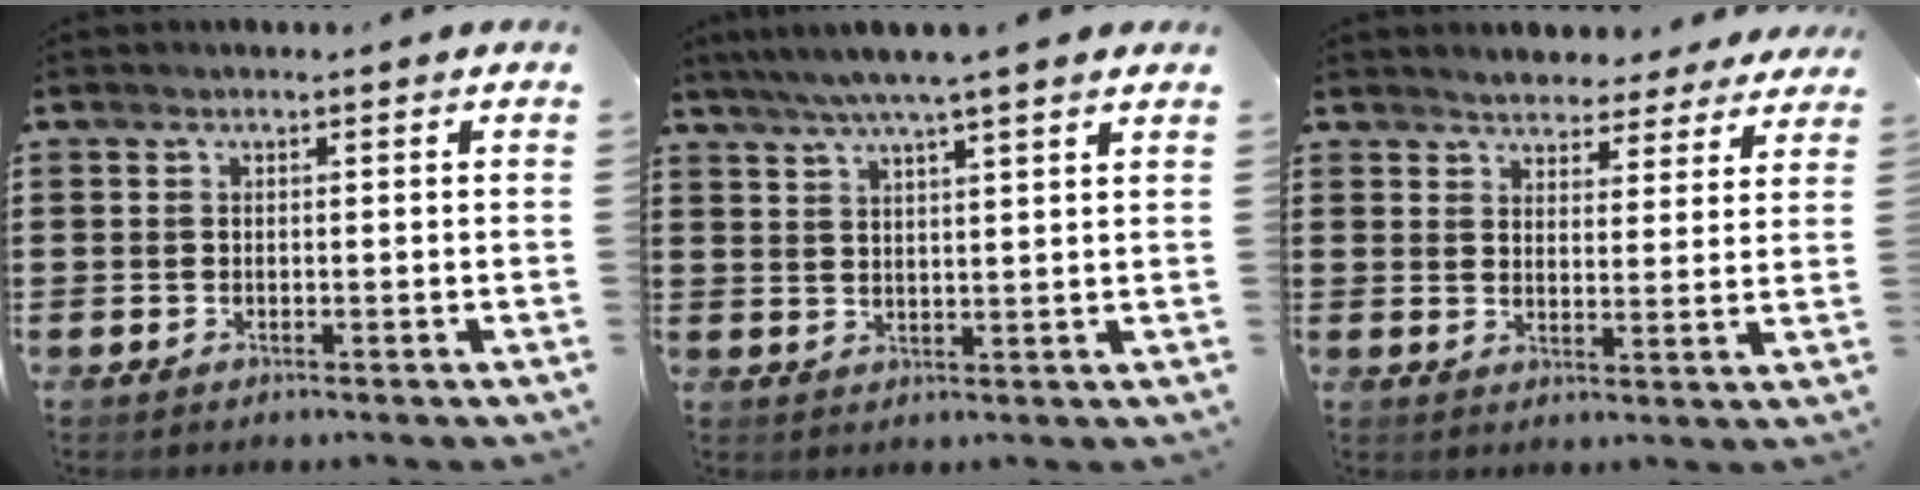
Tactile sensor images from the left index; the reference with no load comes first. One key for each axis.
{"total": 4.7, "fx": 3.8, "fy": -0.3, "fz": 2.7, "tx": -0.063, "ty": -0.010, "tz": 0.066}
{"total": 3.8, "fx": 3.8, "fy": 0.8, "fz": -0.1, "tx": -0.017, "ty": -0.011, "tz": 0.068}